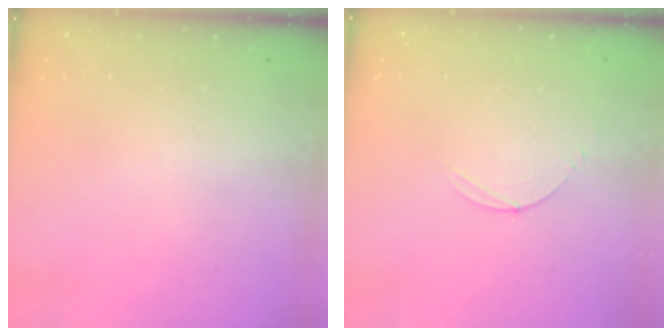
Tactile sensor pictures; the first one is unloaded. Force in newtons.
{"total": 2.8, "press": 2.8, "slide": 0.3}